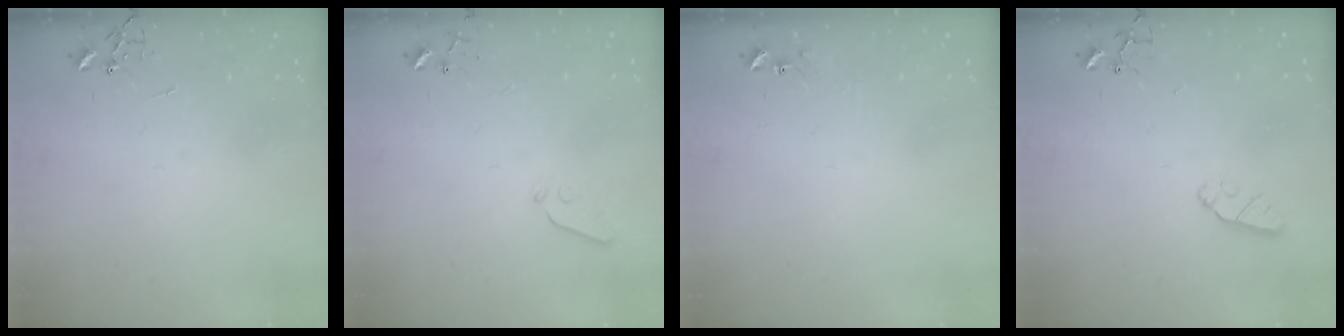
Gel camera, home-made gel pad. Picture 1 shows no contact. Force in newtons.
{"total": 3.6, "press": 3.5, "slide": 0.7}
{"total": 6.0, "press": 5.9, "slide": 0.6}
{"total": 6.6, "press": 6.6, "slide": 0.2}